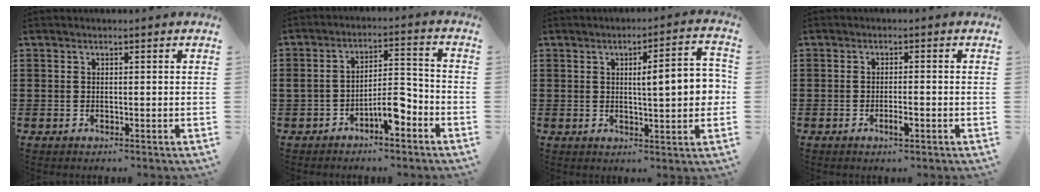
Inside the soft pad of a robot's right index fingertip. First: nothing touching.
{"total": 6.8, "force": [-4.0, 2.3, 5.1], "torque": [-0.087, 0.012, -0.070]}
{"total": 7.5, "force": [0.6, 1.3, 7.4], "torque": [-0.112, -0.007, 0.000]}
{"total": 2.3, "force": [-1.1, 0.5, 2.0], "torque": [-0.034, 0.000, -0.018]}